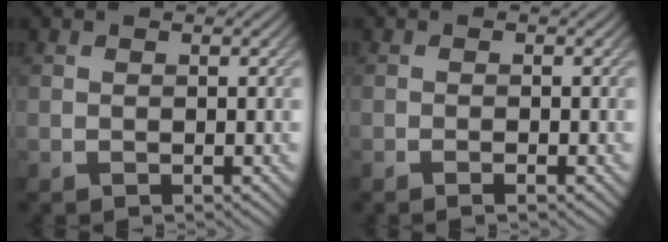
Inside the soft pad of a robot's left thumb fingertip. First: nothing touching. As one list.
[{"total": 0.9, "force": [-0.6, 0.0, 0.7], "torque": [-0.013, 0.000, -0.012]}]